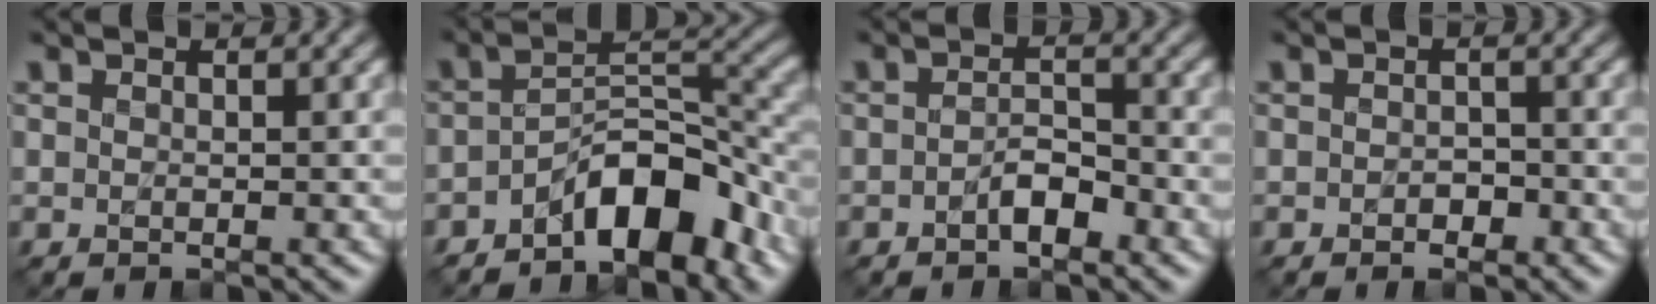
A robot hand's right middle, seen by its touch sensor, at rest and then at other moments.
{"total": 6.6, "force": [-4.1, 2.6, 4.5], "torque": [-0.061, 0.011, -0.077]}
{"total": 2.0, "force": [-1.1, 0.8, 1.4], "torque": [-0.025, 0.007, -0.024]}
{"total": 1.1, "force": [-0.5, 0.8, 0.6], "torque": [-0.009, 0.001, -0.010]}